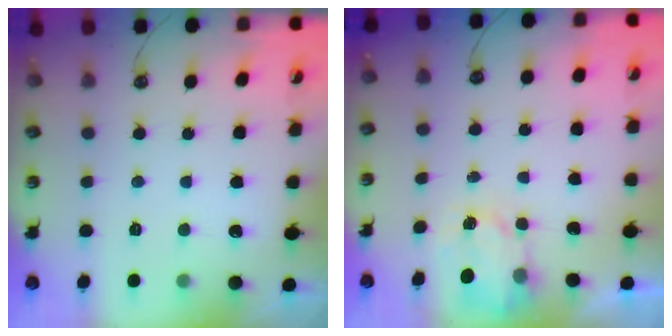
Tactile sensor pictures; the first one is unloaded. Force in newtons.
{"total": 2.7, "press": 2.6, "slide": 0.4}